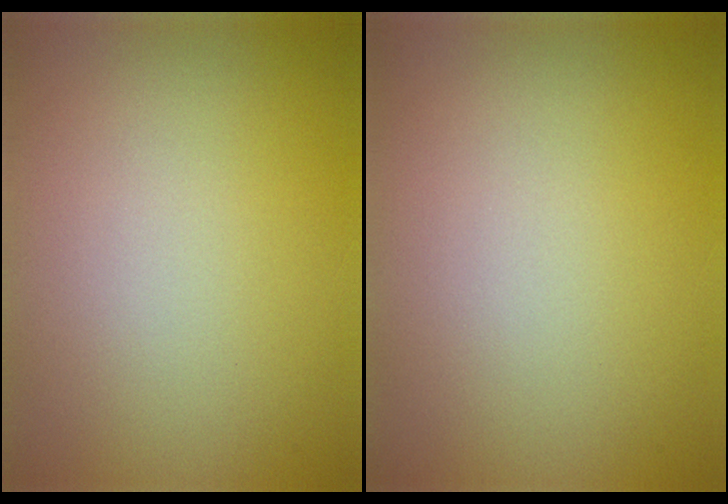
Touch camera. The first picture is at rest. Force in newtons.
{"total": 0.0}